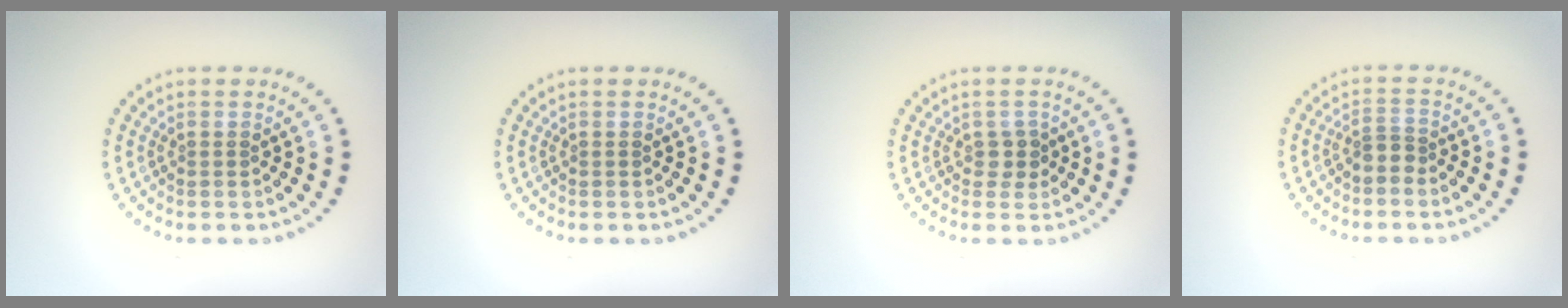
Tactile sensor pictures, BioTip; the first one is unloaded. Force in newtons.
{"total": 0.0}
{"total": 1.5, "press": 1.3, "slide": 0.8}
{"total": 1.8, "press": 1.2, "slide": 1.3}